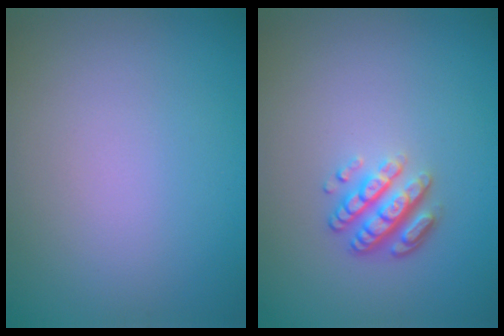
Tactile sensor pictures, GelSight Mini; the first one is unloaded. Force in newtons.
{"total": 3.4, "press": 2.6, "slide": 2.3}